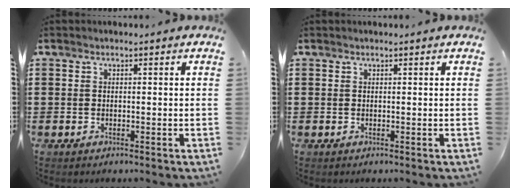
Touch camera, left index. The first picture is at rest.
{"total": 0.0}